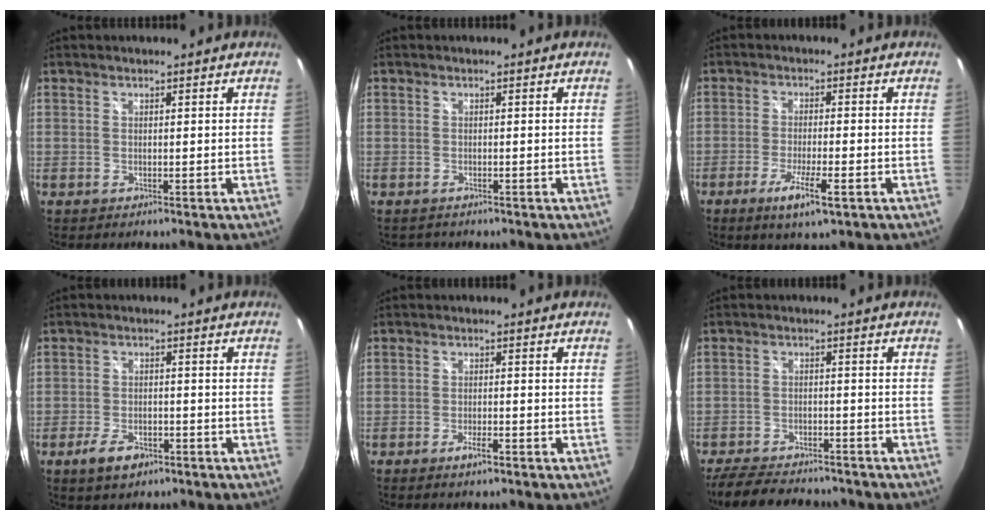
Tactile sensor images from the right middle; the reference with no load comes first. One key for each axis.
{"total": 1.2, "fx": -1.0, "fy": 0.5, "fz": 0.4, "tx": -0.009, "ty": -0.002, "tz": -0.012}
{"total": 6.8, "fx": -3.5, "fy": 0.8, "fz": 5.7, "tx": -0.118, "ty": -0.016, "tz": -0.060}
{"total": 5.5, "fx": -3.4, "fy": 2.8, "fz": 3.3, "tx": -0.081, "ty": -0.004, "tz": -0.056}
{"total": 2.8, "fx": -1.8, "fy": 0.5, "fz": 2.0, "tx": -0.044, "ty": -0.002, "tz": -0.032}
{"total": 12.8, "fx": -10.7, "fy": 4.5, "fz": 5.3, "tx": -0.127, "ty": -0.010, "tz": -0.162}